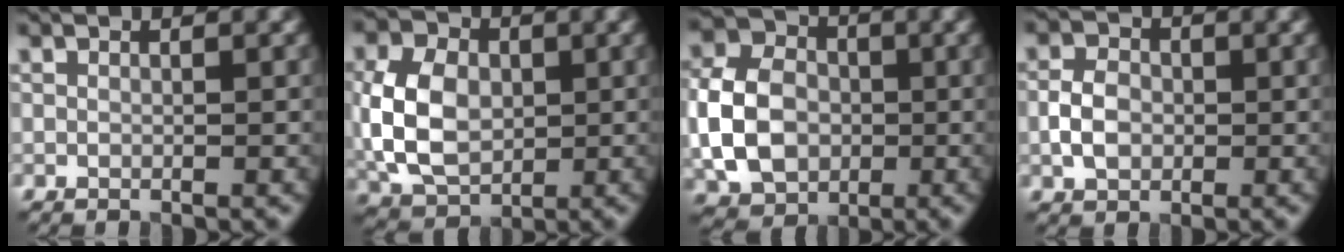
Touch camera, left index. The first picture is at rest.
{"total": 8.3, "force": [0.1, 6.0, 5.7], "torque": [-0.131, 0.005, -0.005]}
{"total": 8.4, "force": [-1.1, 6.6, 5.2], "torque": [-0.115, 0.006, -0.032]}
{"total": 3.2, "force": [-0.5, 2.4, 2.0], "torque": [-0.040, 0.003, -0.015]}